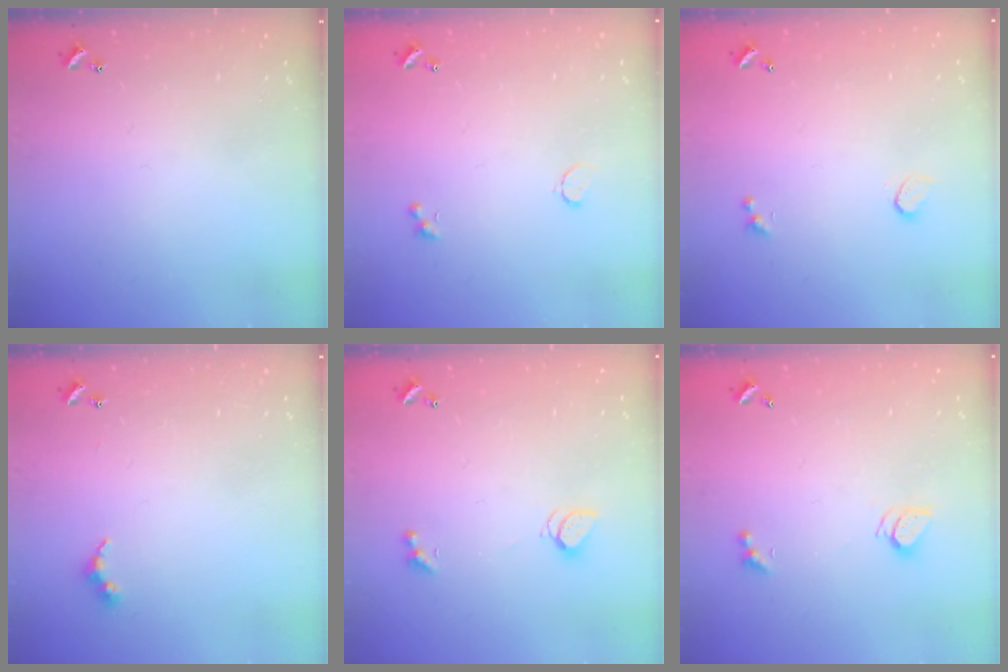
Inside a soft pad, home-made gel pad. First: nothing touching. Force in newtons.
{"total": 1.3, "press": 1.2, "slide": 0.6}
{"total": 0.7, "press": 0.5, "slide": 0.4}
{"total": 5.2, "press": 5.2, "slide": 0.5}
{"total": 2.2, "press": 2.1, "slide": 0.4}
{"total": 2.2, "press": 2.2, "slide": 0.3}